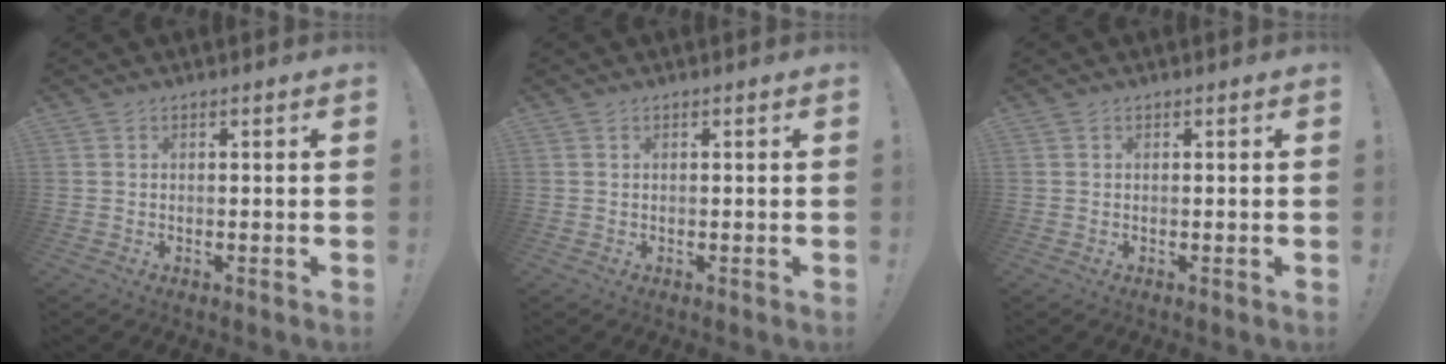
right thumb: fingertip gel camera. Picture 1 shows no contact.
{"total": 0.0}
{"total": 0.0}